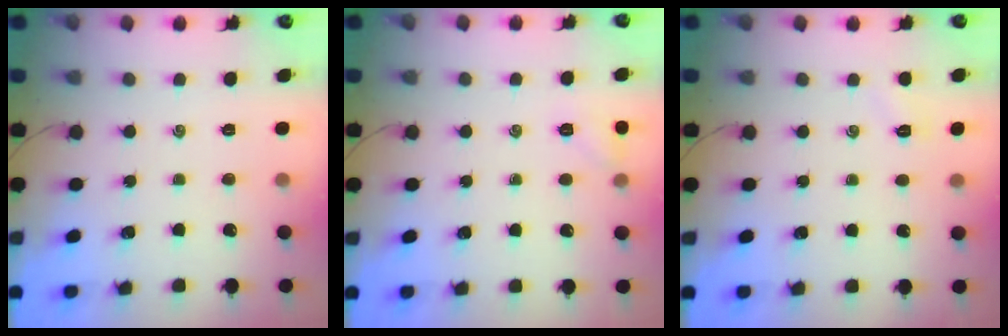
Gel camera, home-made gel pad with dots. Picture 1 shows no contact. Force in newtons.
{"total": 6.1, "press": 5.9, "slide": 1.7}
{"total": 2.9, "press": 2.8, "slide": 0.8}